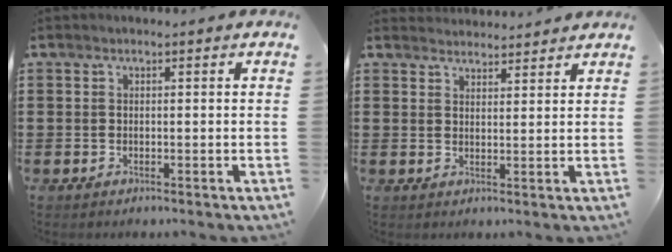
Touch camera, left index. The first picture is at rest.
{"total": 2.5, "force": [2.5, 0.1, -0.3], "torque": [-0.001, -0.007, 0.049]}